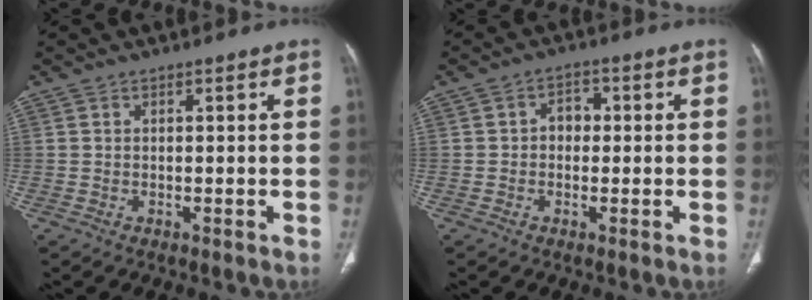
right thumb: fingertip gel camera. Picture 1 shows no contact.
{"total": 3.2, "force": [0.0, 2.6, 2.0], "torque": [-0.013, 0.015, -0.007]}